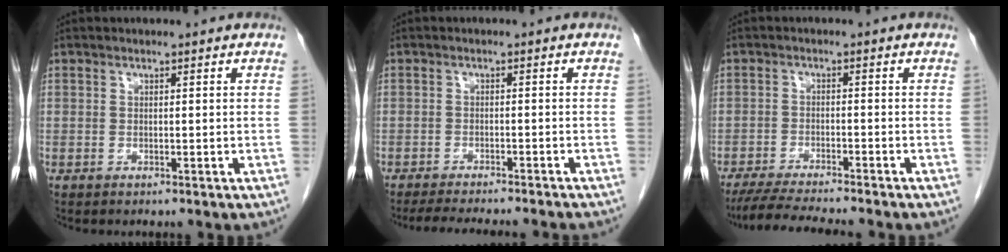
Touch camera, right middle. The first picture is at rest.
{"total": 11.9, "force": [-10.8, 0.8, 5.0], "torque": [-0.065, -0.018, -0.138]}
{"total": 8.4, "force": [-7.5, -0.6, 3.8], "torque": [-0.061, -0.023, -0.123]}